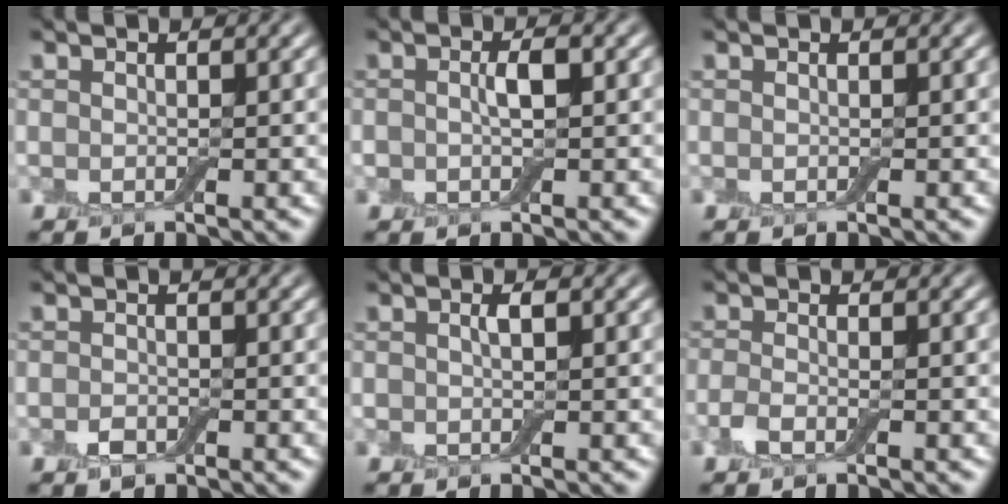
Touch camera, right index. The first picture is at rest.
{"total": 1.7, "force": [0.0, 0.8, 1.5], "torque": [-0.029, 0.003, -0.002]}
{"total": 0.0}
{"total": 1.1, "force": [-0.6, 0.7, 0.7], "torque": [-0.014, -0.001, -0.012]}
{"total": 0.9, "force": [0.3, 0.3, 0.8], "torque": [-0.017, 0.003, 0.004]}
{"total": 1.6, "force": [-0.8, 0.6, 1.2], "torque": [-0.031, -0.001, -0.021]}